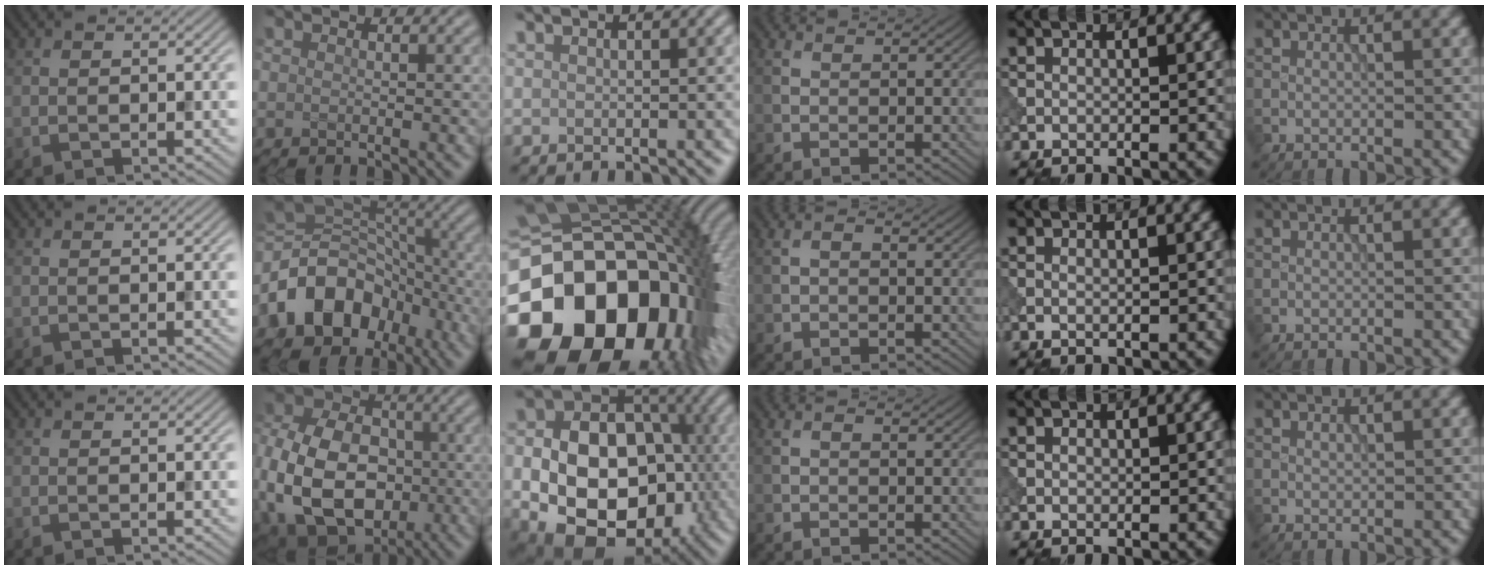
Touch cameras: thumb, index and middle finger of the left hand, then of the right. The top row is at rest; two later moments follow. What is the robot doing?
{"motion": "insert", "object": "peg toy"}